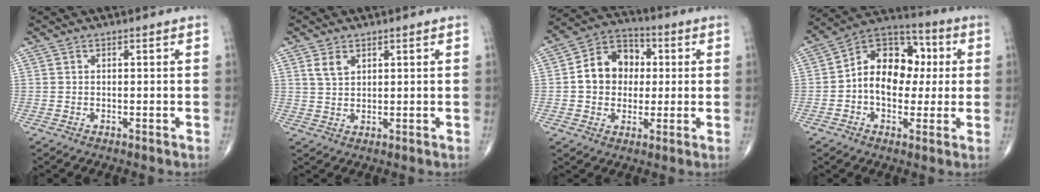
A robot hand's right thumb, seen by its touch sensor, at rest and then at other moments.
{"total": 3.2, "force": [1.7, 2.0, 1.9], "torque": [-0.031, -0.005, 0.038]}
{"total": 11.7, "force": [0.9, 9.6, 6.6], "torque": [-0.073, 0.022, 0.005]}
{"total": 14.6, "force": [0.6, 10.4, 10.1], "torque": [-0.120, 0.033, -0.004]}